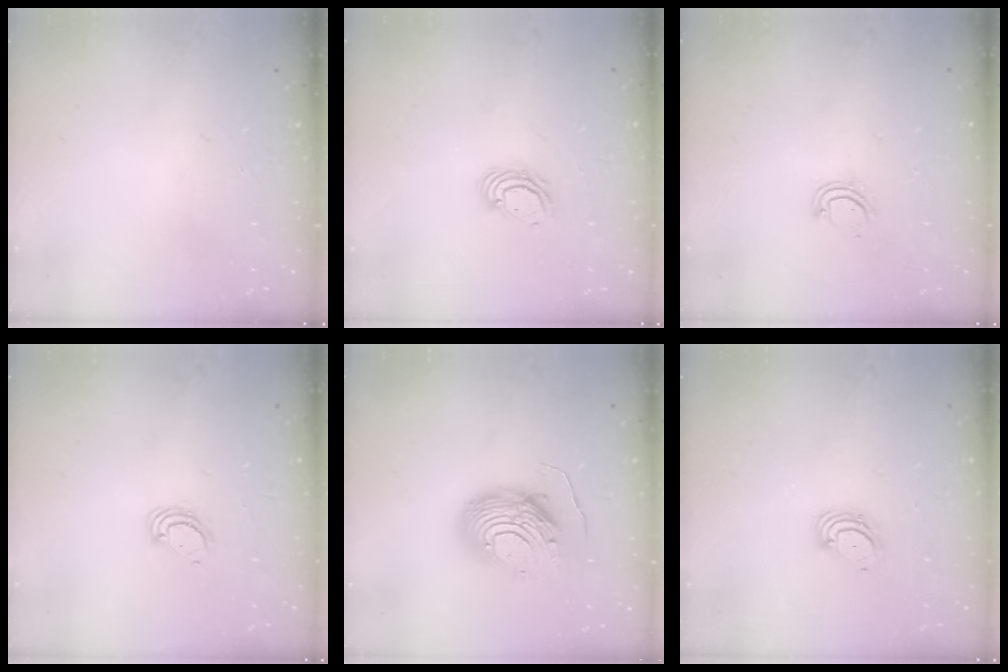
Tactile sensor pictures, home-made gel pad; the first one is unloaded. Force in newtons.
{"total": 5.1, "press": 5.1, "slide": 0.2}
{"total": 4.4, "press": 4.4, "slide": 0.2}
{"total": 3.9, "press": 3.9, "slide": 0.3}
{"total": 16.1, "press": 16.0, "slide": 1.3}
{"total": 3.6, "press": 3.6, "slide": 0.3}